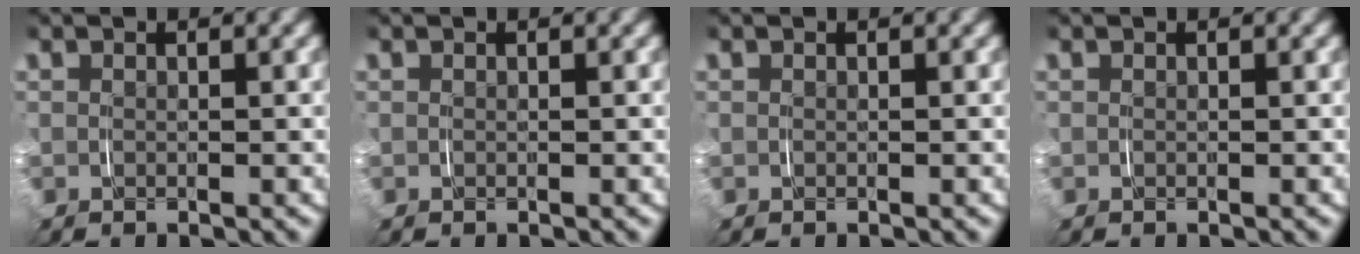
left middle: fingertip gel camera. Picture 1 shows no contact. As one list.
[{"total": 0.0}, {"total": 0.0}, {"total": 0.0}]